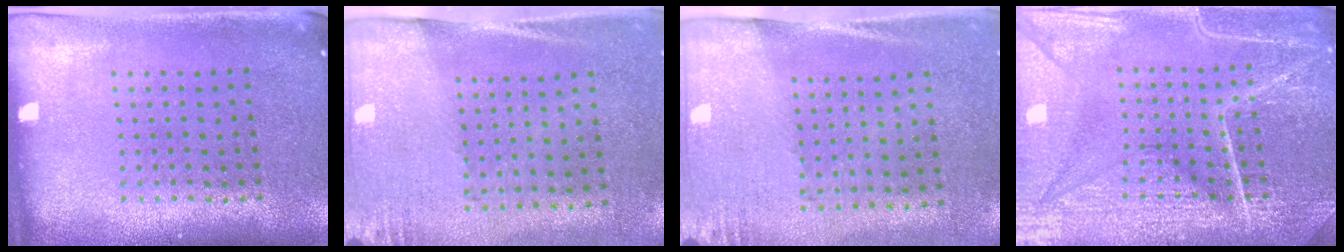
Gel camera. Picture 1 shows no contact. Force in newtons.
{"total": 2.7, "press": 2.4, "slide": 1.4}
{"total": 2.7, "press": 2.4, "slide": 1.4}
{"total": 7.0, "press": 7.0, "slide": 0.8}